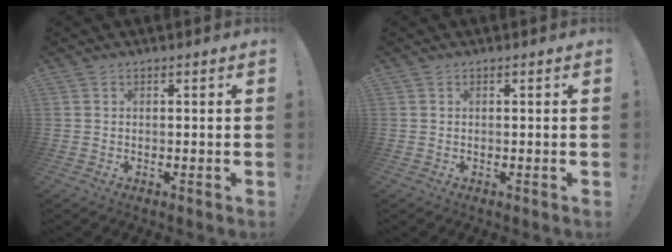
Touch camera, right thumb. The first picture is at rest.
{"total": 0.0}